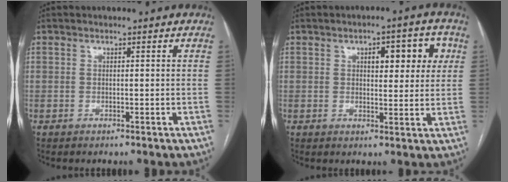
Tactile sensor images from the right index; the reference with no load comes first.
{"total": 7.5, "force": [2.7, 3.1, 6.3], "torque": [-0.073, 0.015, 0.034]}